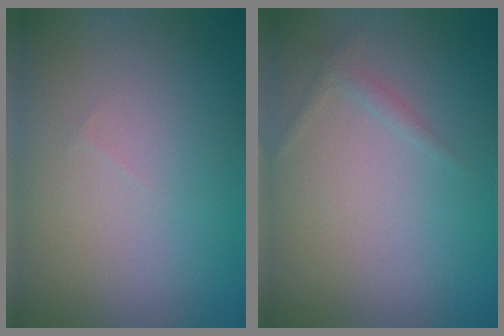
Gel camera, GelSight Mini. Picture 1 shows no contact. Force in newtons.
{"total": 0.9, "press": 0.9, "slide": 0.0}